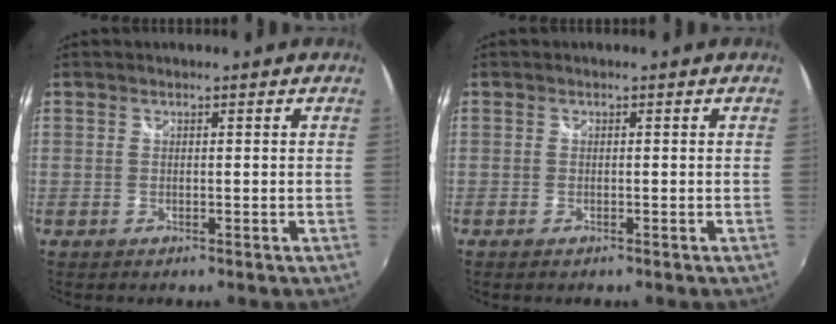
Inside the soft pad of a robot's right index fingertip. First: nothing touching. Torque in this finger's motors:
{"motor_torque": [0.02, 0.02, 0.07, 0.01]}